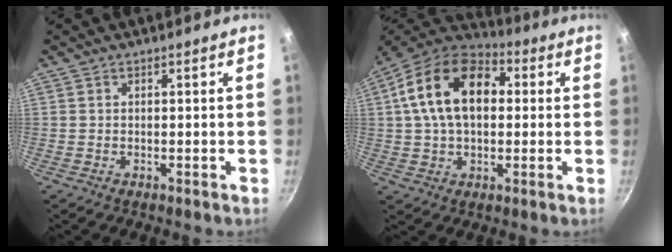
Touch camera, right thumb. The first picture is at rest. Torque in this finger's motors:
{"motor_torque": [0.32, 3.40, 1.44, -0.17, 0.49]}